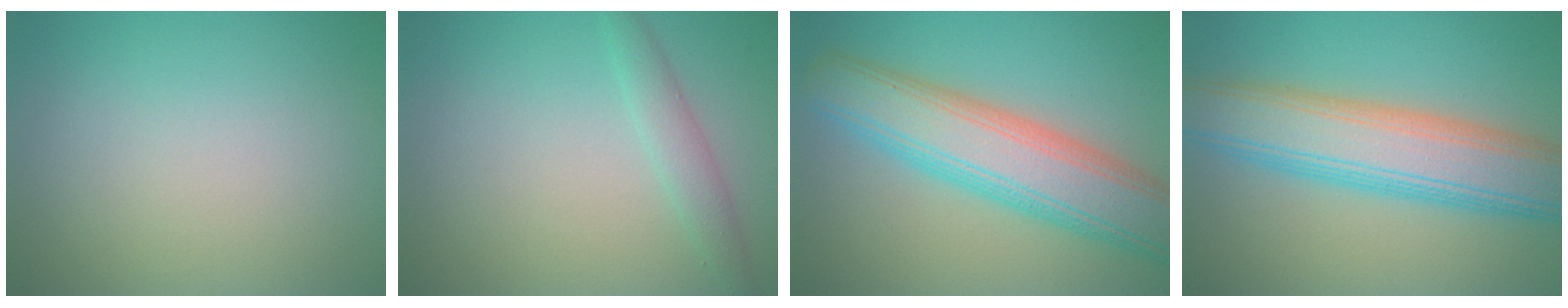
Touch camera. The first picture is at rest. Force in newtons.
{"total": 2.0, "press": 2.0, "slide": 0.3}
{"total": 9.1, "press": 9.1, "slide": 0.3}
{"total": 9.1, "press": 9.1, "slide": 0.2}